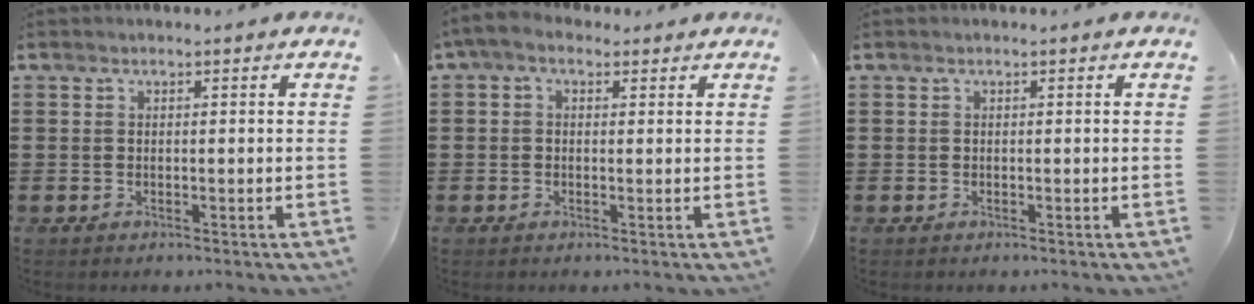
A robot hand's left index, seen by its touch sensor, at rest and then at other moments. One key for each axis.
{"total": 2.2, "fx": 0.5, "fy": 1.3, "fz": 1.7, "tx": -0.041, "ty": 0.005, "tz": 0.006}
{"total": 0.0}